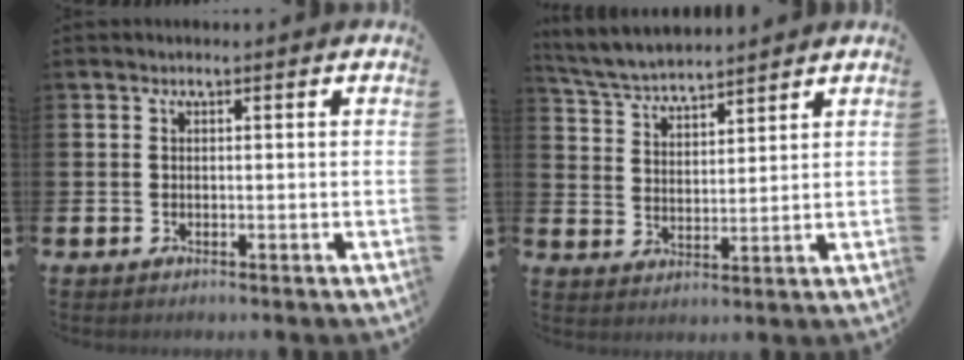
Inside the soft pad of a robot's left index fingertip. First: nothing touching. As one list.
[{"total": 5.3, "force": [5.2, 0.7, 0.6], "torque": [-0.037, -0.027, 0.094]}]